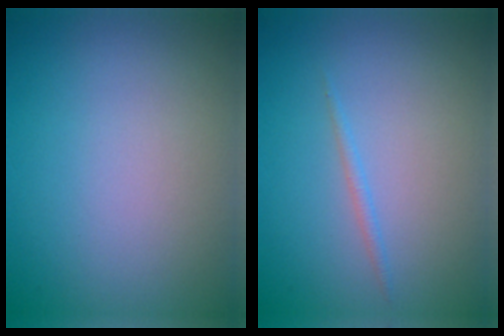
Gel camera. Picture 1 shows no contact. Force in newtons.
{"total": 0.8, "press": 0.8, "slide": 0.1}